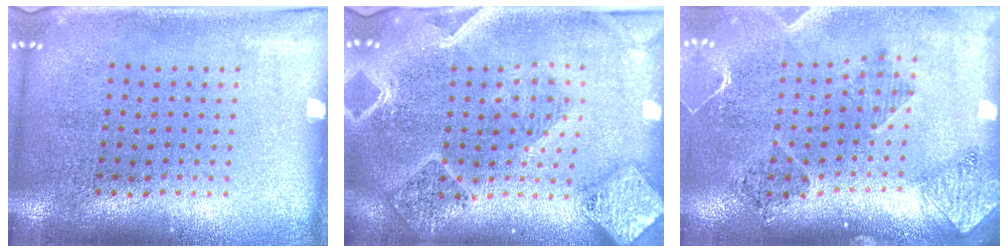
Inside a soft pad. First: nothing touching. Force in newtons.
{"total": 2.7, "press": 2.4, "slide": 1.3}
{"total": 1.6, "press": 1.5, "slide": 0.6}